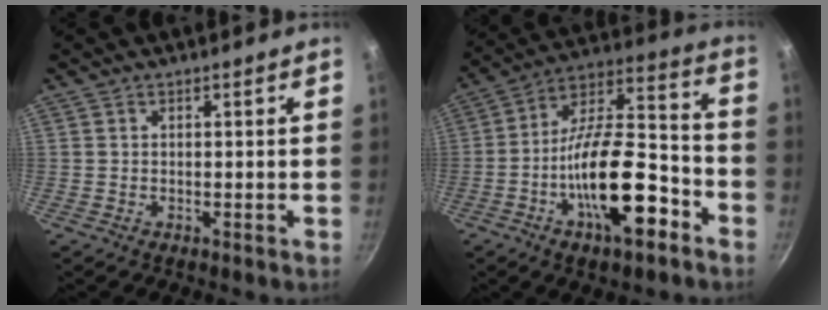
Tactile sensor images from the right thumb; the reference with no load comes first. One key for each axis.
{"total": 20.3, "fx": -8.2, "fy": 8.2, "fz": 16.6, "tx": -0.255, "ty": 0.057, "tz": -0.143}